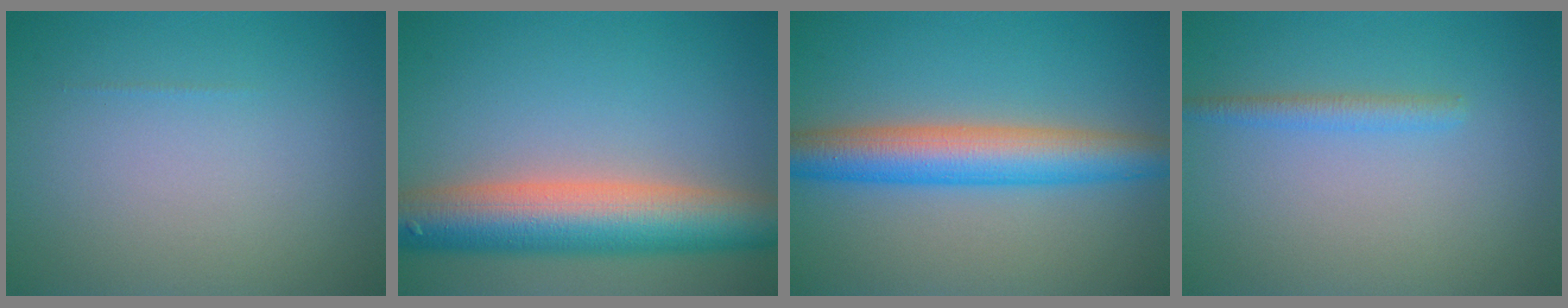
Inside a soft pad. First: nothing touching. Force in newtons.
{"total": 9.6, "press": 9.6, "slide": 0.6}
{"total": 6.7, "press": 6.7, "slide": 0.1}
{"total": 1.6, "press": 1.6, "slide": 0.0}